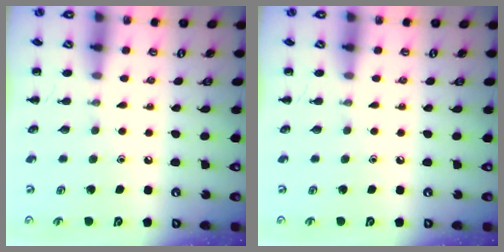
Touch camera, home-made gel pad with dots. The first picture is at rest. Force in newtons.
{"total": 0.0}